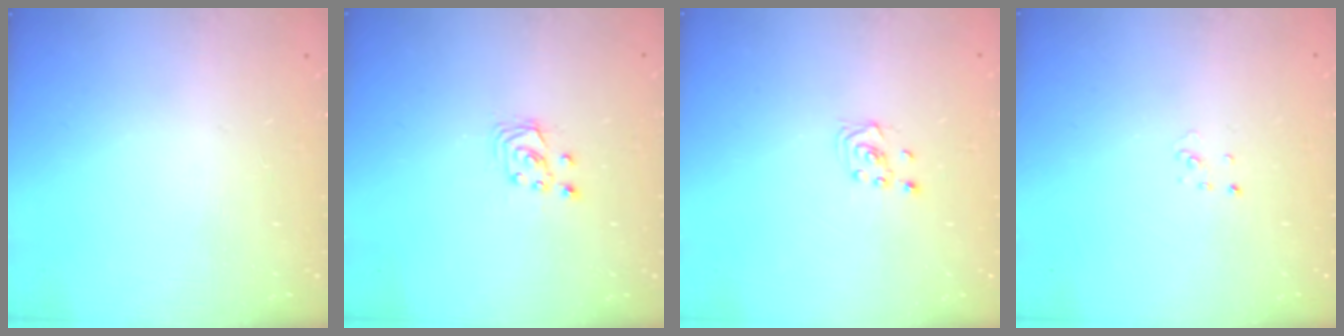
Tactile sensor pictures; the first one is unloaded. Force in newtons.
{"total": 3.0, "press": 3.0, "slide": 0.3}
{"total": 1.9, "press": 1.7, "slide": 0.8}
{"total": 2.1, "press": 2.1, "slide": 0.1}